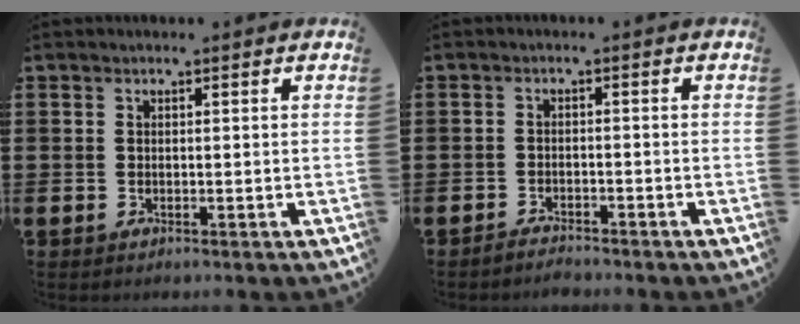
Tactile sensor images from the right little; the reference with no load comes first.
{"total": 1.7, "force": [-1.7, 0.0, -0.3], "torque": [-0.002, 0.006, -0.036]}